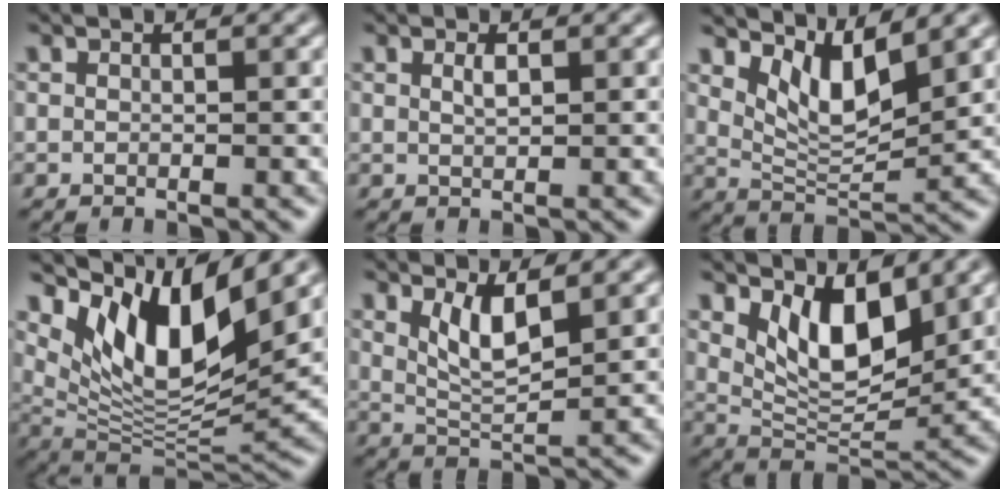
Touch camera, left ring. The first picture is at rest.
{"total": 1.0, "force": [0.5, 0.3, 0.8], "torque": [-0.017, 0.001, 0.009]}
{"total": 5.0, "force": [3.0, 1.7, 3.6], "torque": [-0.077, -0.015, 0.056]}
{"total": 10.8, "force": [6.1, 3.7, 8.1], "torque": [-0.132, -0.015, 0.123]}
{"total": 3.6, "force": [1.7, 1.0, 3.0], "torque": [-0.061, -0.011, 0.038]}
{"total": 6.2, "force": [2.9, 2.8, 4.7], "torque": [-0.089, -0.017, 0.053]}